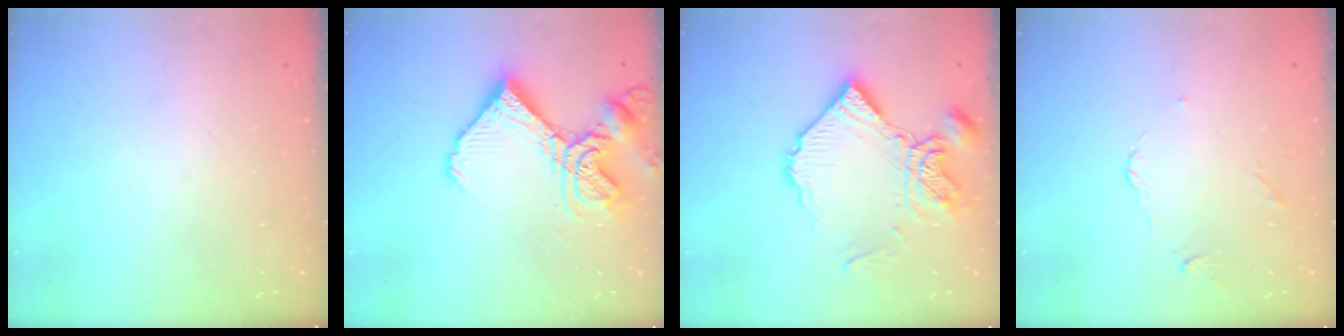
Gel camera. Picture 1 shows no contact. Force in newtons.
{"total": 15.6, "press": 15.5, "slide": 1.9}
{"total": 14.8, "press": 14.7, "slide": 1.5}
{"total": 2.6, "press": 2.5, "slide": 0.6}